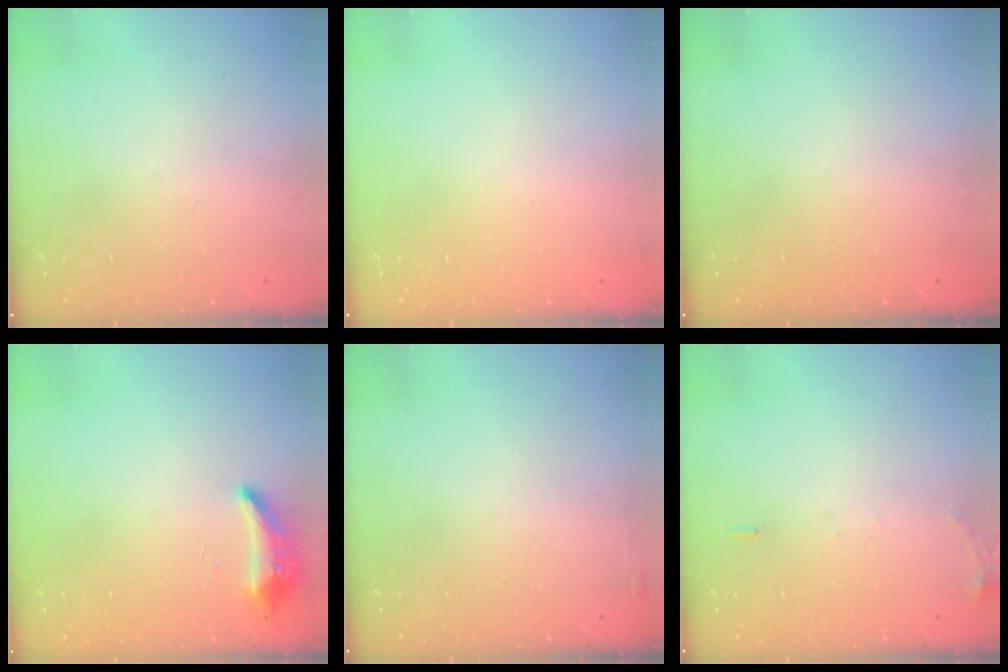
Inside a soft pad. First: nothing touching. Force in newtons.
{"total": 2.8, "press": 2.2, "slide": 1.7}
{"total": 0.0}
{"total": 8.5, "press": 8.4, "slide": 1.6}
{"total": 3.5, "press": 3.1, "slide": 1.6}
{"total": 6.5, "press": 6.2, "slide": 1.8}